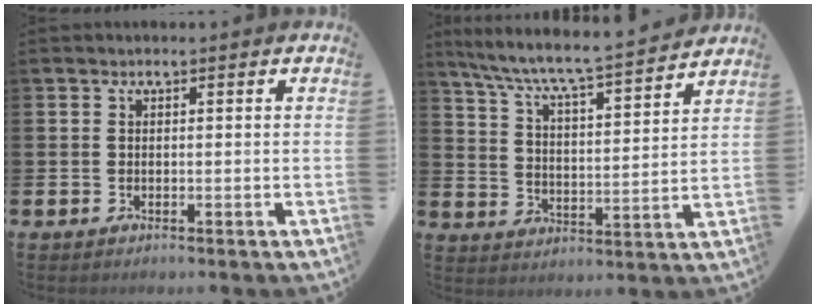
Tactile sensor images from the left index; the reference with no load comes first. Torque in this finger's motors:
{"motor_torque": [0.97, -1.17, 0.74, 0.21]}